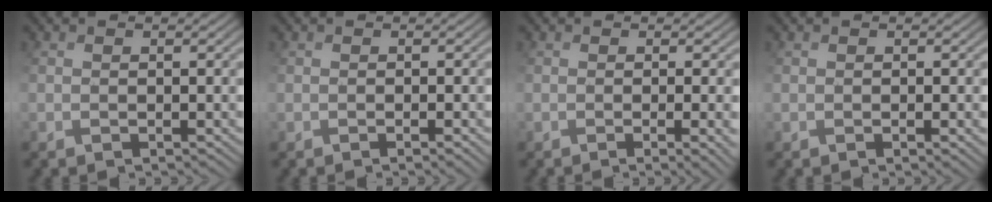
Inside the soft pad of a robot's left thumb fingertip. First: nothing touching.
{"total": 2.0, "force": [-0.9, 0.6, 1.7], "torque": [-0.023, -0.001, 0.004]}
{"total": 5.3, "force": [-1.0, 2.2, 4.7], "torque": [-0.055, -0.004, 0.010]}
{"total": 1.9, "force": [-0.4, 1.0, 1.5], "torque": [-0.026, -0.003, 0.002]}